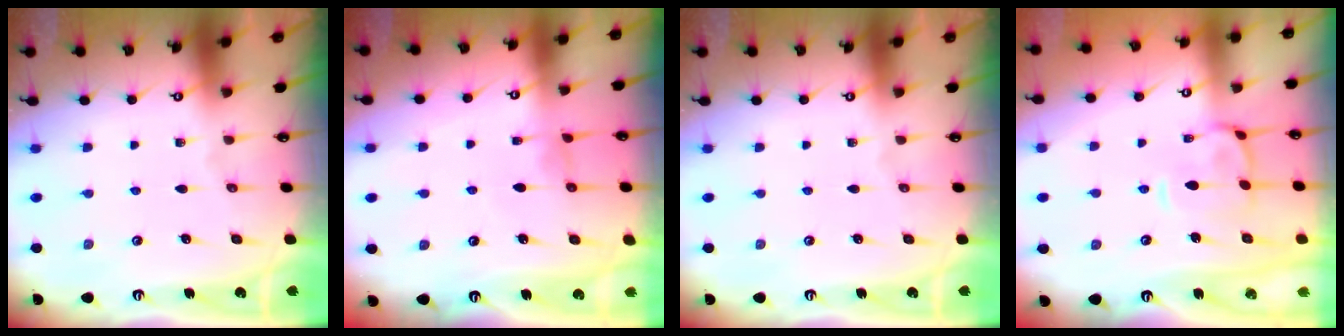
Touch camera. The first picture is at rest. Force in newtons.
{"total": 0.8, "press": 0.8, "slide": 0.3}
{"total": 0.0}
{"total": 3.1, "press": 3.0, "slide": 1.1}